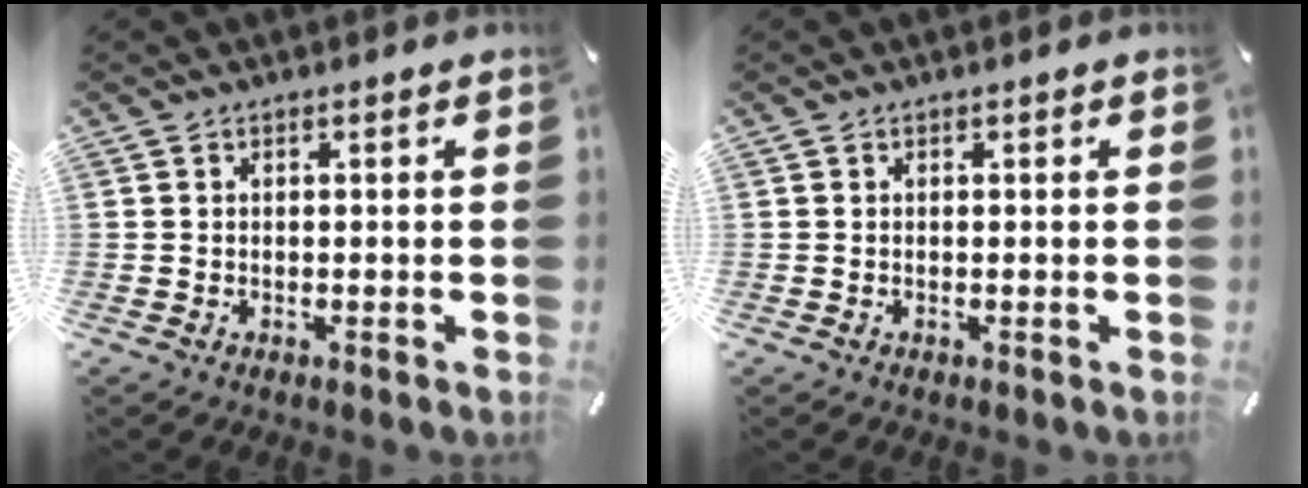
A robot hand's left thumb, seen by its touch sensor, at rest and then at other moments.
{"total": 0.0}